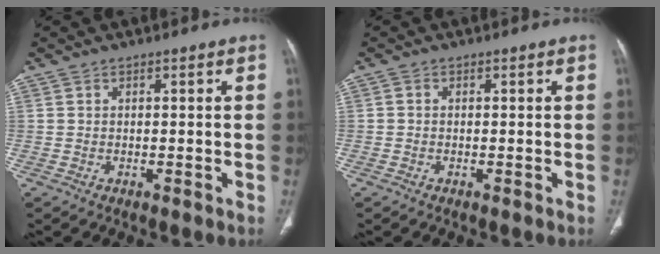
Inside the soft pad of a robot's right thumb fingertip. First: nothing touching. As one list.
[{"total": 0.5, "force": [-0.1, 0.4, 0.3], "torque": [-0.004, 0.001, -0.007]}]